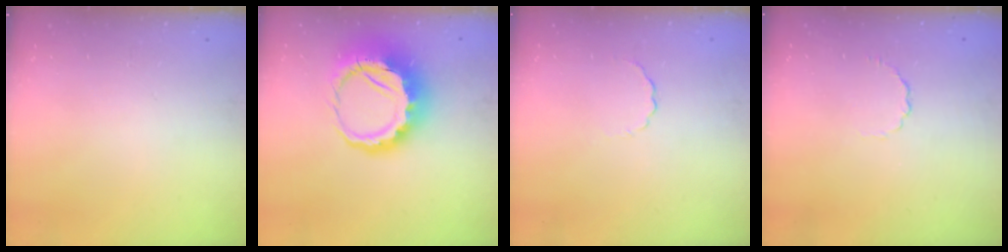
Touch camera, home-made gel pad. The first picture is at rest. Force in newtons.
{"total": 13.8, "press": 13.5, "slide": 2.8}
{"total": 2.4, "press": 2.2, "slide": 0.9}
{"total": 3.2, "press": 3.0, "slide": 1.2}